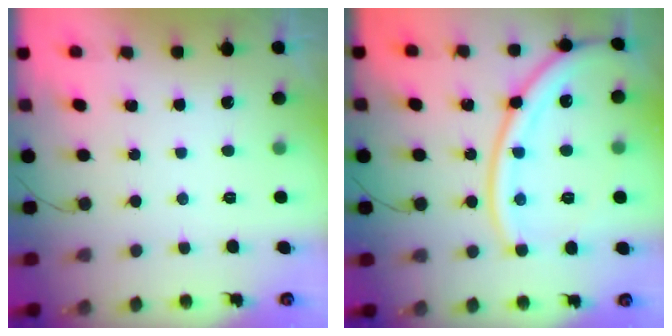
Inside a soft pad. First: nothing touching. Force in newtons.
{"total": 18.4, "press": 18.3, "slide": 2.1}